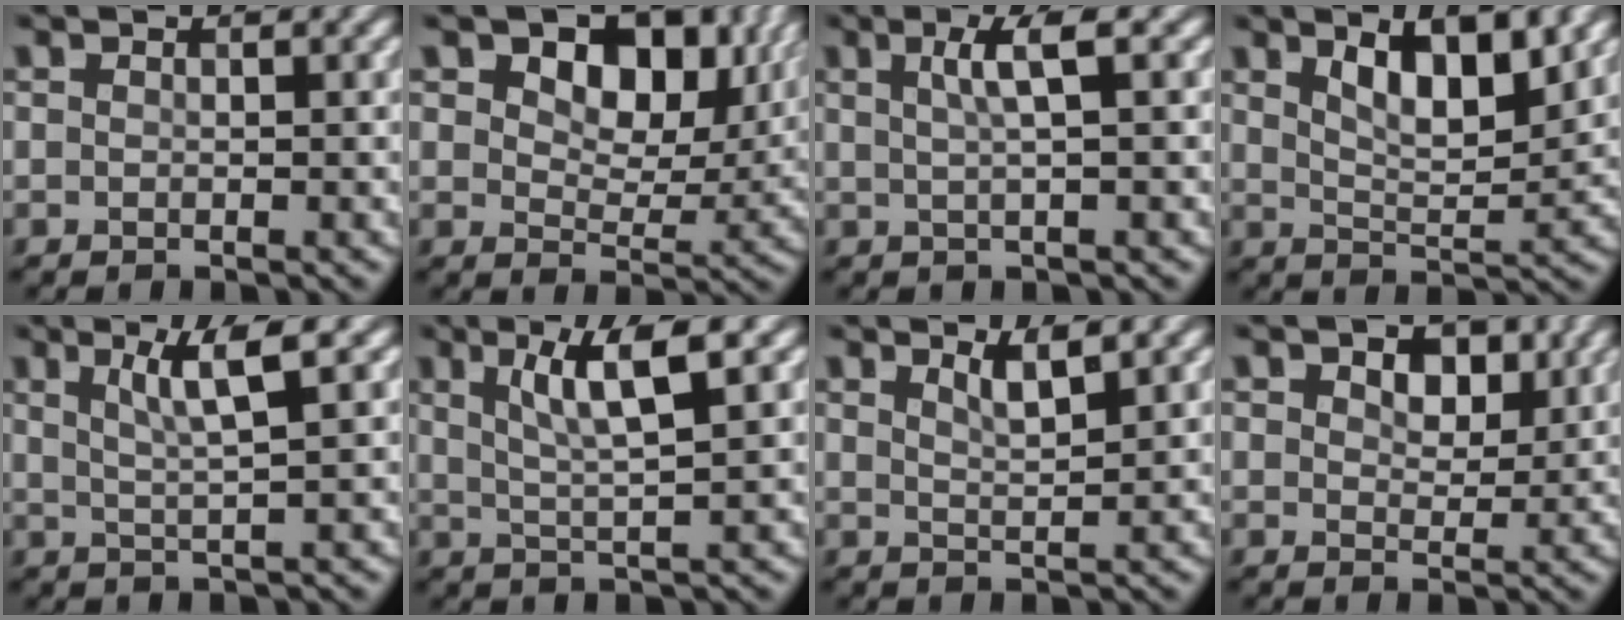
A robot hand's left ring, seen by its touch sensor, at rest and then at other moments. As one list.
[{"total": 8.7, "force": [3.8, 5.4, 5.7], "torque": [-0.088, -0.009, 0.062]}, {"total": 3.1, "force": [0.9, 0.6, 2.9], "torque": [-0.044, 0.008, 0.014]}, {"total": 6.0, "force": [3.2, 1.9, 4.7], "torque": [-0.082, -0.001, 0.051]}, {"total": 3.9, "force": [1.7, 0.5, 3.4], "torque": [-0.053, 0.001, 0.033]}, {"total": 5.4, "force": [2.3, 0.9, 4.8], "torque": [-0.087, 0.001, 0.042]}, {"total": 2.3, "force": [1.4, 0.6, 1.6], "torque": [-0.022, 0.000, 0.023]}, {"total": 3.9, "force": [1.7, 2.4, 2.4], "torque": [-0.036, 0.000, 0.017]}]